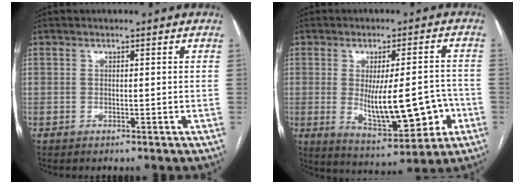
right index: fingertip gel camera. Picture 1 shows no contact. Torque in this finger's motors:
{"motor_torque": [2.08, -0.06, 0.39, 0.18]}